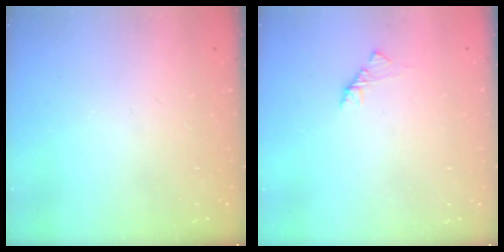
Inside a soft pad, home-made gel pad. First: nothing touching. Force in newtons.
{"total": 1.7, "press": 1.6, "slide": 0.5}